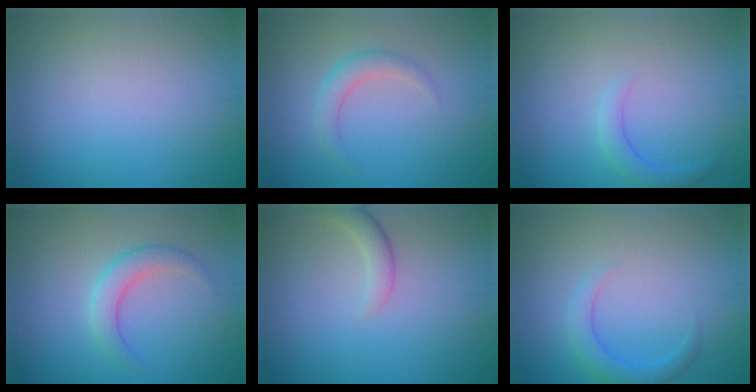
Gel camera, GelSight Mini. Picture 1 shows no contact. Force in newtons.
{"total": 2.0, "press": 2.0, "slide": 0.2}
{"total": 1.6, "press": 1.6, "slide": 0.2}
{"total": 2.7, "press": 2.7, "slide": 0.1}
{"total": 2.0, "press": 2.0, "slide": 0.2}
{"total": 2.4, "press": 2.4, "slide": 0.2}